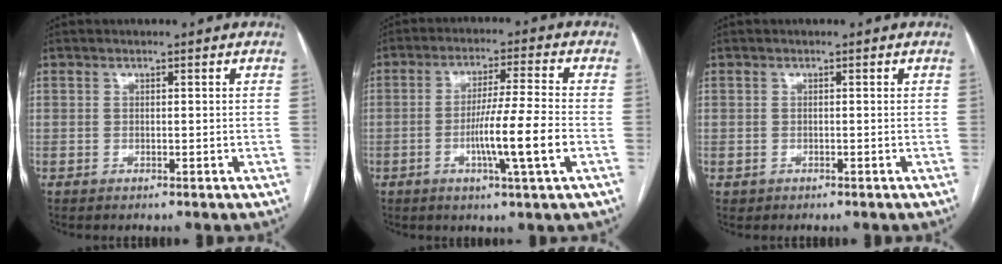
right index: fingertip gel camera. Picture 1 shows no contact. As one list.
[{"total": 9.6, "force": [-2.7, -0.9, 9.2], "torque": [-0.163, -0.009, -0.048]}, {"total": 0.6, "force": [-0.2, 0.5, 0.0], "torque": [-0.004, 0.005, -0.004]}]